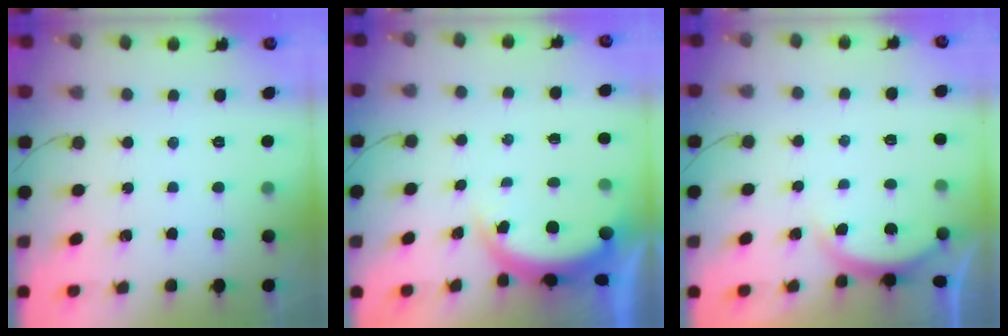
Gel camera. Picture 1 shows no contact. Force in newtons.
{"total": 4.5, "press": 4.5, "slide": 0.4}
{"total": 2.0, "press": 2.0, "slide": 0.5}